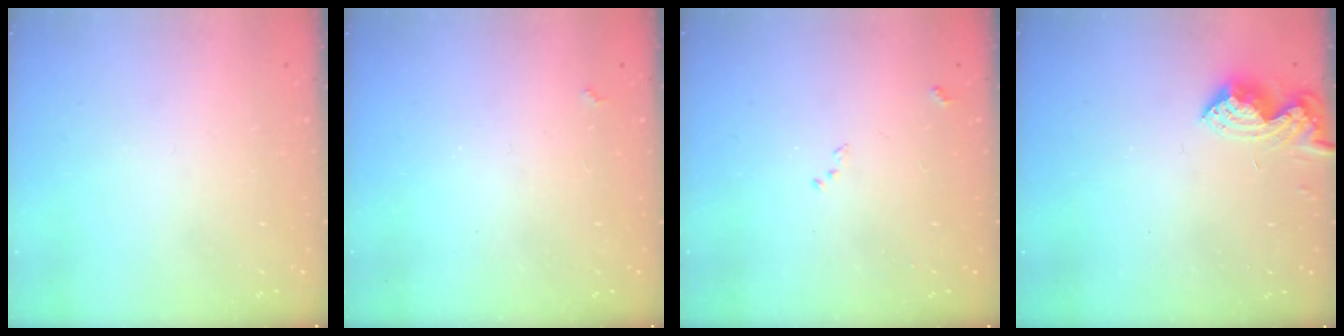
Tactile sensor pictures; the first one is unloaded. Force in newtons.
{"total": 1.7, "press": 1.7, "slide": 0.4}
{"total": 8.4, "press": 8.3, "slide": 0.9}
{"total": 8.3, "press": 8.3, "slide": 0.2}